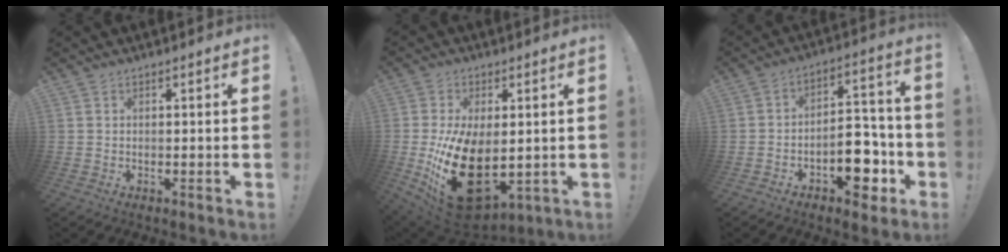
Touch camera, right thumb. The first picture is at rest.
{"total": 22.1, "force": [-2.8, 13.2, 17.5], "torque": [-0.329, -0.001, -0.029]}
{"total": 12.8, "force": [-5.4, 8.0, 8.4], "torque": [-0.083, 0.048, -0.082]}